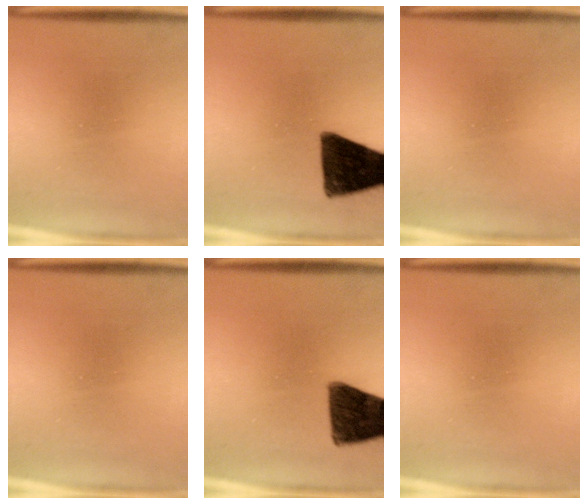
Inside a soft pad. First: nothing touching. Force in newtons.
{"total": 14.9}
{"total": 0.0}
{"total": 0.0}
{"total": 13.2}
{"total": 0.0}